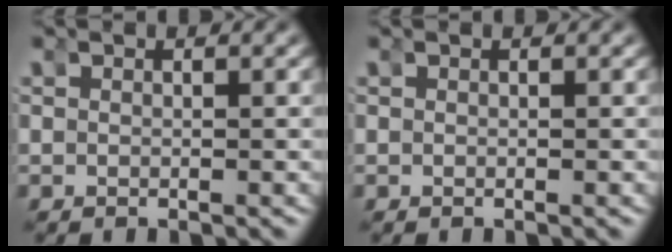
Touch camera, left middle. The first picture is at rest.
{"total": 0.0}